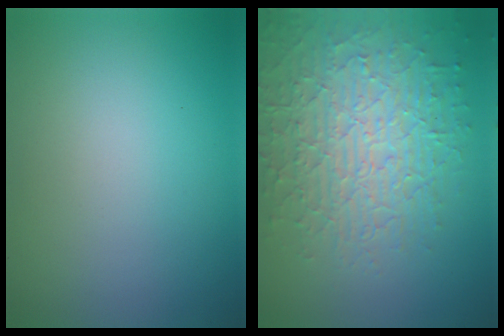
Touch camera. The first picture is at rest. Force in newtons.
{"total": 7.5, "press": 5.4, "slide": 5.1}